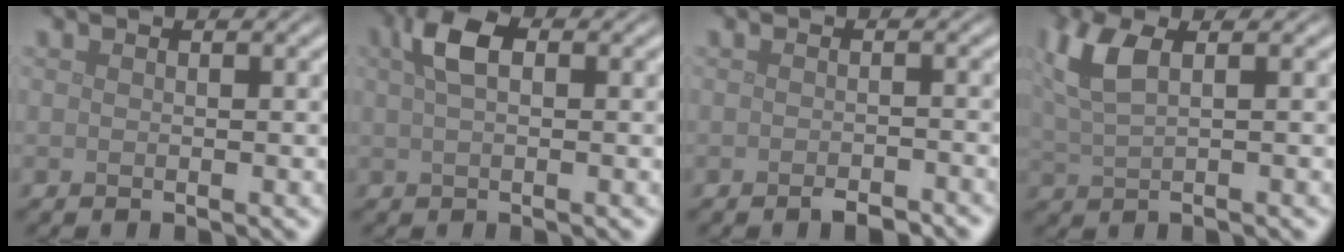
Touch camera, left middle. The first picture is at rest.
{"total": 3.3, "force": [1.1, 1.6, 2.7], "torque": [-0.054, 0.010, 0.016]}
{"total": 1.7, "force": [-1.2, 0.5, 1.0], "torque": [-0.014, -0.003, -0.019]}
{"total": 4.3, "force": [1.5, 1.6, 3.6], "torque": [-0.080, 0.010, 0.030]}